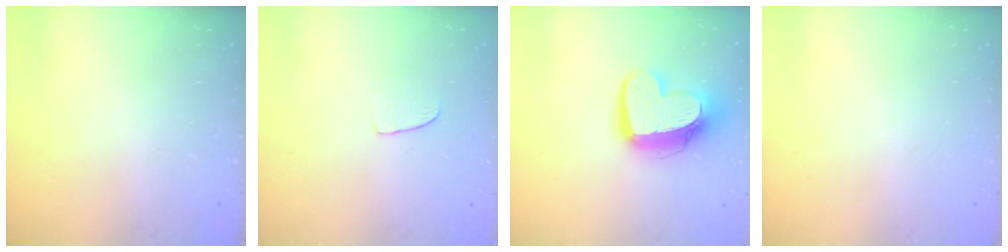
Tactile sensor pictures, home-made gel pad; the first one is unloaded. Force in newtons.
{"total": 3.2, "press": 3.1, "slide": 0.3}
{"total": 14.4, "press": 14.3, "slide": 1.3}
{"total": 0.0}